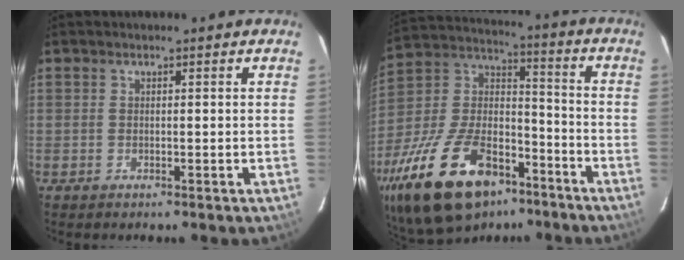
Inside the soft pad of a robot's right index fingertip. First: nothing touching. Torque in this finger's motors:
{"motor_torque": [1.16, -0.98, 0.64, 0.15]}